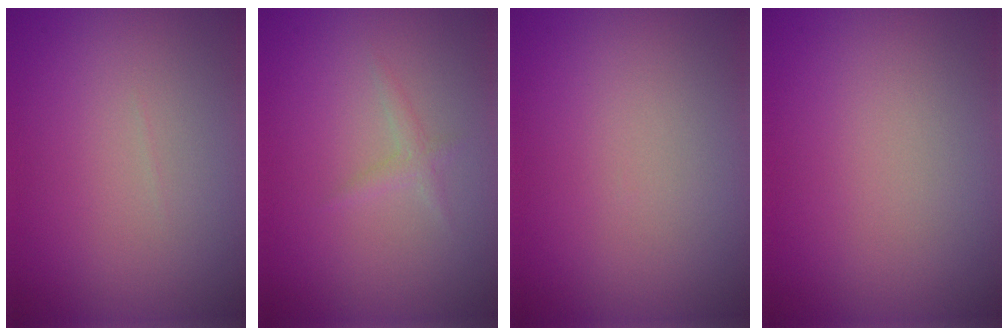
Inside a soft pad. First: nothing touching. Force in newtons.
{"total": 1.0, "press": 1.0, "slide": 0.1}
{"total": 0.0}
{"total": 0.0}